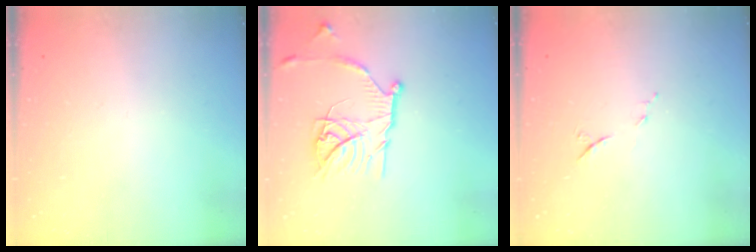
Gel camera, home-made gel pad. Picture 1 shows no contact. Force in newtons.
{"total": 16.4, "press": 16.4, "slide": 1.3}
{"total": 6.4, "press": 6.3, "slide": 1.3}